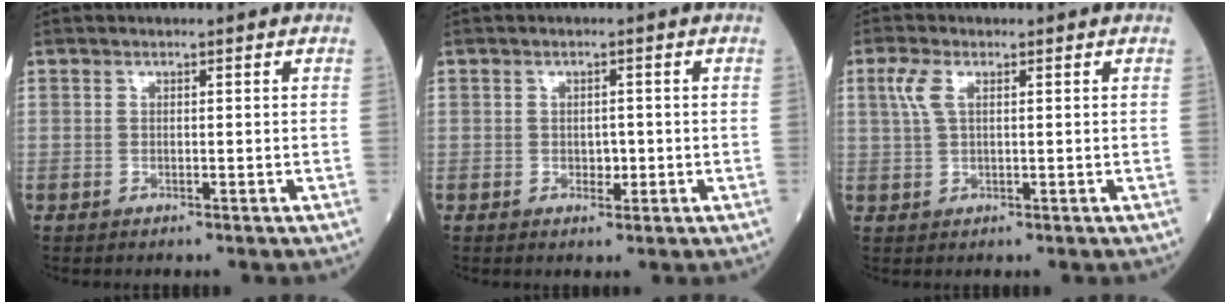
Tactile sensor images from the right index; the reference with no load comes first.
{"total": 1.8, "force": [-0.3, 1.2, 1.3], "torque": [-0.018, 0.002, 0.001]}
{"total": 3.2, "force": [1.2, 1.3, 2.7], "torque": [-0.075, 0.015, 0.029]}